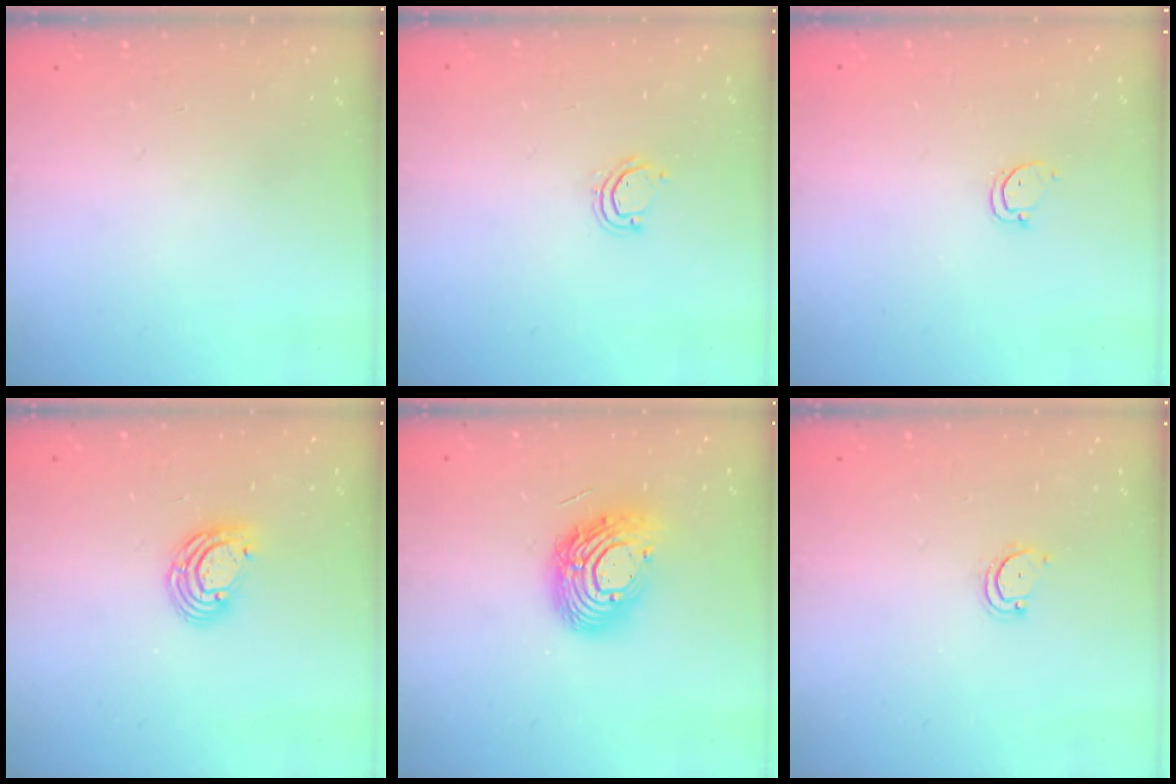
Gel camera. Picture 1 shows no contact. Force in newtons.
{"total": 3.7, "press": 3.7, "slide": 0.3}
{"total": 2.5, "press": 2.5, "slide": 0.3}
{"total": 7.5, "press": 7.4, "slide": 1.3}
{"total": 15.0, "press": 15.0, "slide": 1.2}
{"total": 2.8, "press": 2.8, "slide": 0.3}